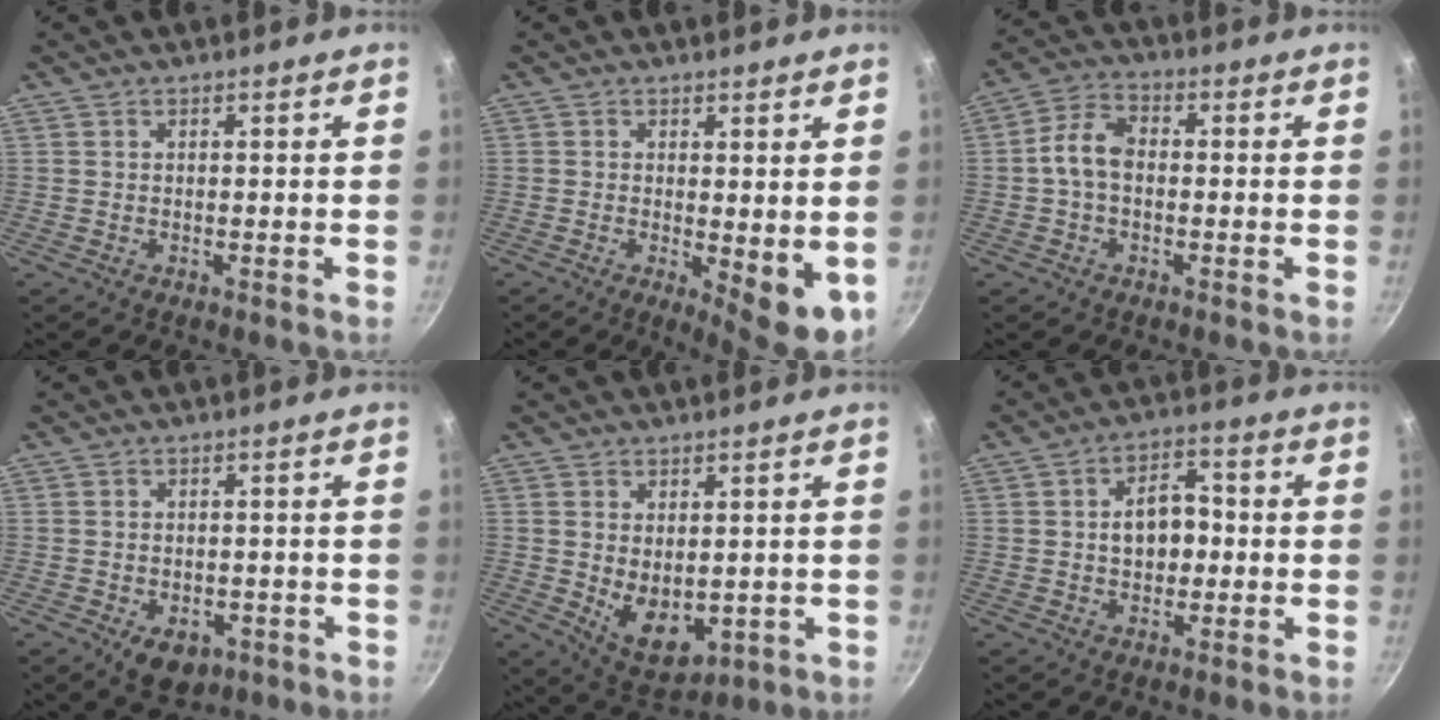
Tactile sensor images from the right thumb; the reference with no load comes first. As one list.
[{"total": 7.1, "force": [-0.3, 2.7, 6.6], "torque": [-0.085, -0.016, 0.001]}, {"total": 6.8, "force": [-0.4, 4.6, 5.1], "torque": [-0.091, 0.027, -0.020]}, {"total": 6.8, "force": [-2.7, 4.5, 4.3], "torque": [-0.040, 0.008, -0.024]}, {"total": 9.0, "force": [-0.3, 5.9, 6.8], "torque": [-0.092, -0.020, 0.018]}, {"total": 7.9, "force": [-0.2, 5.5, 5.8], "torque": [-0.058, 0.017, -0.007]}]